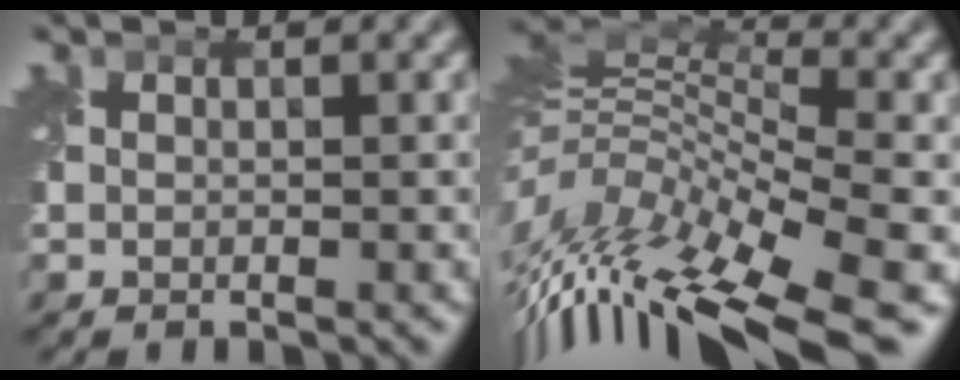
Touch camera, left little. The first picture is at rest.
{"total": 12.5, "force": [-4.9, 4.3, 10.6], "torque": [-0.214, 0.028, -0.075]}